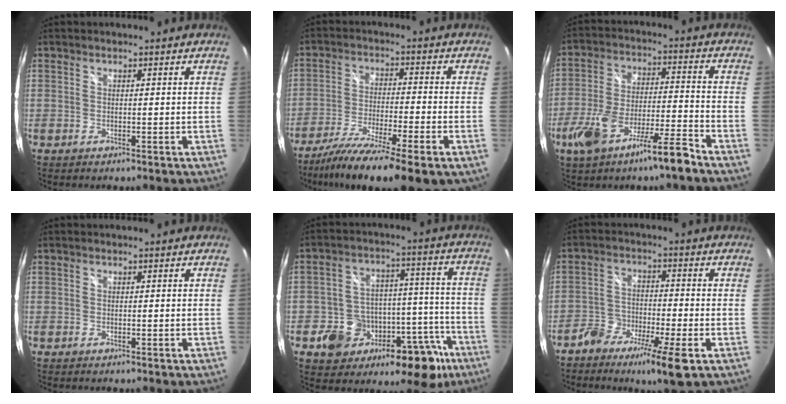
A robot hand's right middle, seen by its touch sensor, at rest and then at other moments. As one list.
[{"total": 15.2, "force": [-10.5, 1.2, 11.0], "torque": [-0.206, -0.050, -0.175]}, {"total": 12.7, "force": [-8.4, 2.0, 9.3], "torque": [-0.193, -0.009, -0.149]}, {"total": 0.0}, {"total": 17.8, "force": [-9.7, 11.4, 9.7], "torque": [-0.148, 0.035, -0.118]}, {"total": 8.0, "force": [-5.0, 1.6, 6.1], "torque": [-0.131, -0.005, -0.099]}]